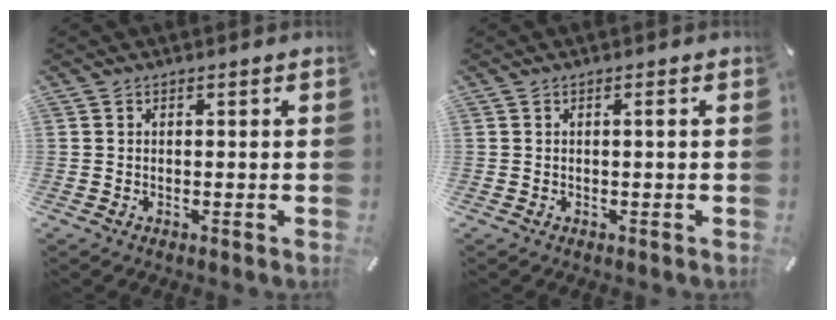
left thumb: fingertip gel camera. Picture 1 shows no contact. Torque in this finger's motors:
{"motor_torque": [-0.33, -0.12, 0.17, -0.21, 0.06]}